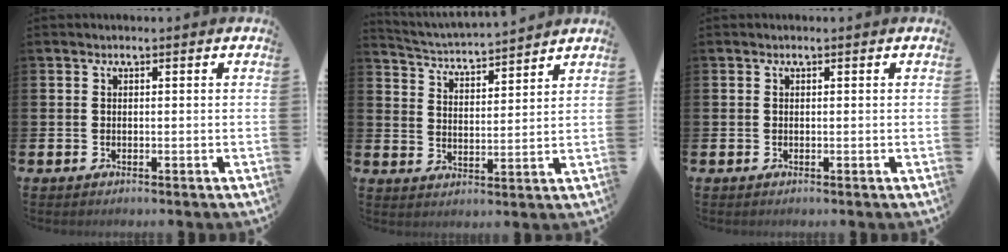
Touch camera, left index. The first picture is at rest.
{"total": 4.1, "force": [4.1, 0.1, 0.1], "torque": [-0.024, -0.036, 0.068]}
{"total": 0.0}